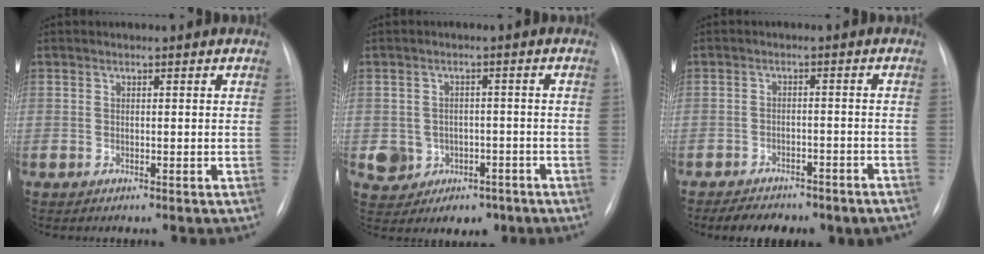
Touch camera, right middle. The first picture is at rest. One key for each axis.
{"total": 7.3, "fx": -2.8, "fy": 6.4, "fz": 2.1, "tx": -0.037, "ty": 0.016, "tz": -0.026}
{"total": 10.1, "fx": -8.2, "fy": 3.9, "fz": 4.3, "tx": -0.061, "ty": 0.012, "tz": -0.099}